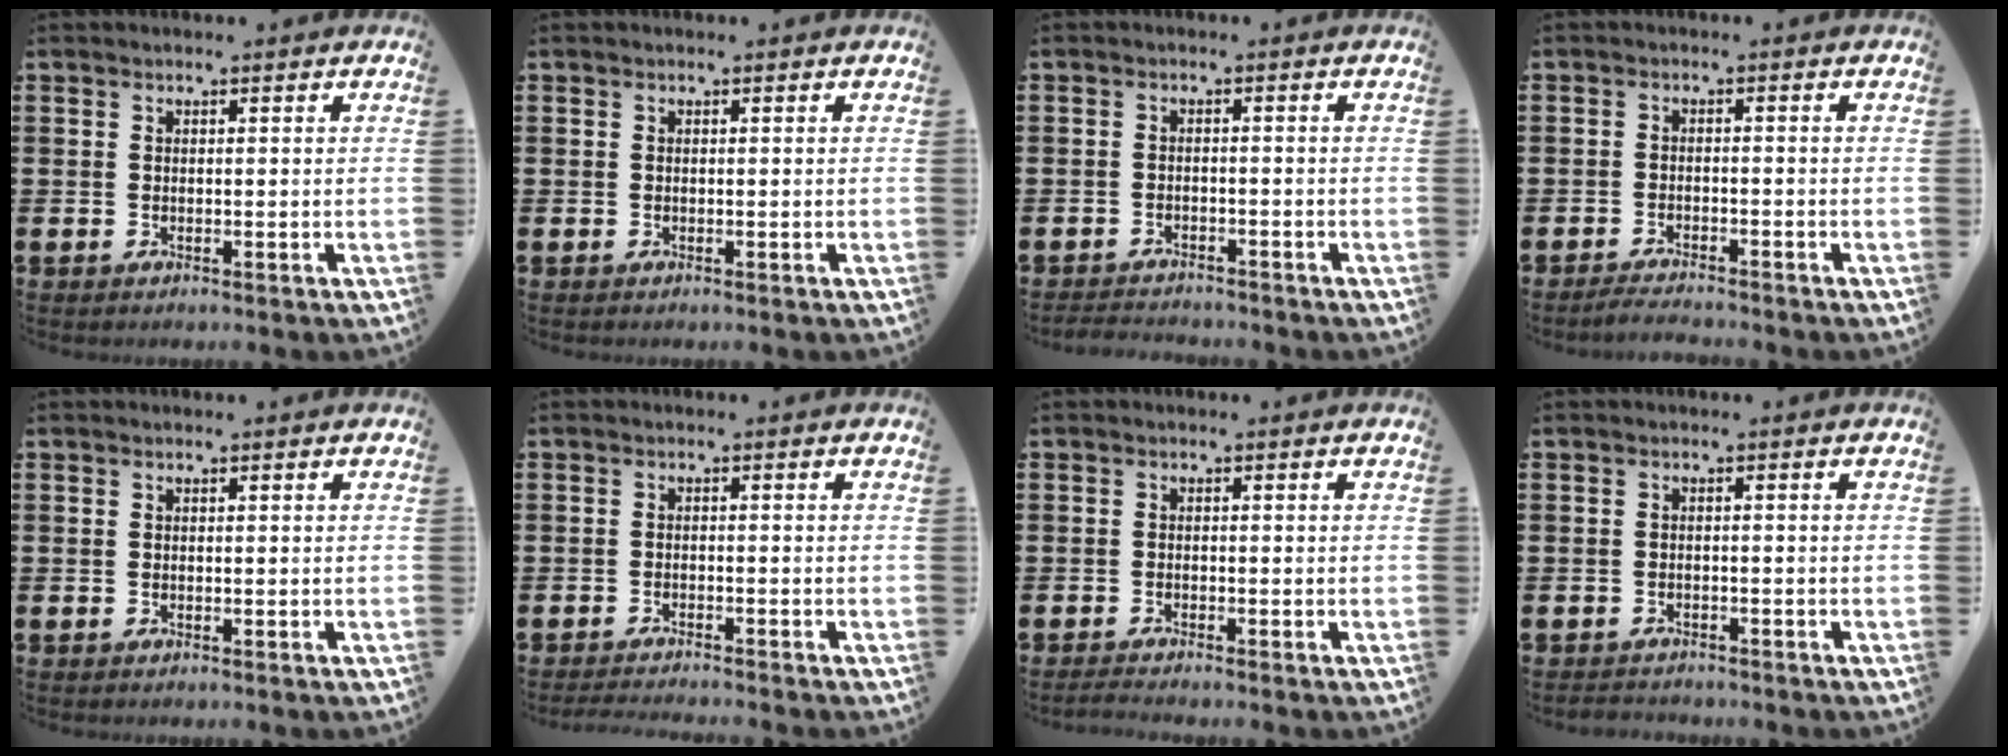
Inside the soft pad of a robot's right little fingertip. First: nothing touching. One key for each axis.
{"total": 0.0}
{"total": 1.9, "fx": -1.9, "fy": 0.0, "fz": -0.2, "tx": -0.002, "ty": 0.002, "tz": -0.040}
{"total": 1.8, "fx": -1.8, "fy": -0.1, "fz": 0.2, "tx": -0.006, "ty": 0.003, "tz": -0.035}
{"total": 0.0}
{"total": 1.3, "fx": -1.3, "fy": -0.2, "fz": 0.3, "tx": -0.004, "ty": 0.001, "tz": -0.025}
{"total": 0.9, "fx": -0.8, "fy": 0.0, "fz": 0.5, "tx": -0.008, "ty": -0.002, "tz": -0.016}
{"total": 1.0, "fx": -1.0, "fy": 0.1, "fz": -0.1, "tx": -0.001, "ty": 0.002, "tz": -0.023}